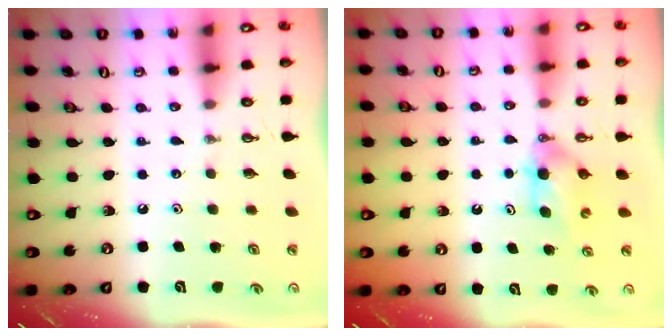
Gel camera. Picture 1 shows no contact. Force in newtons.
{"total": 4.4, "press": 4.3, "slide": 0.9}